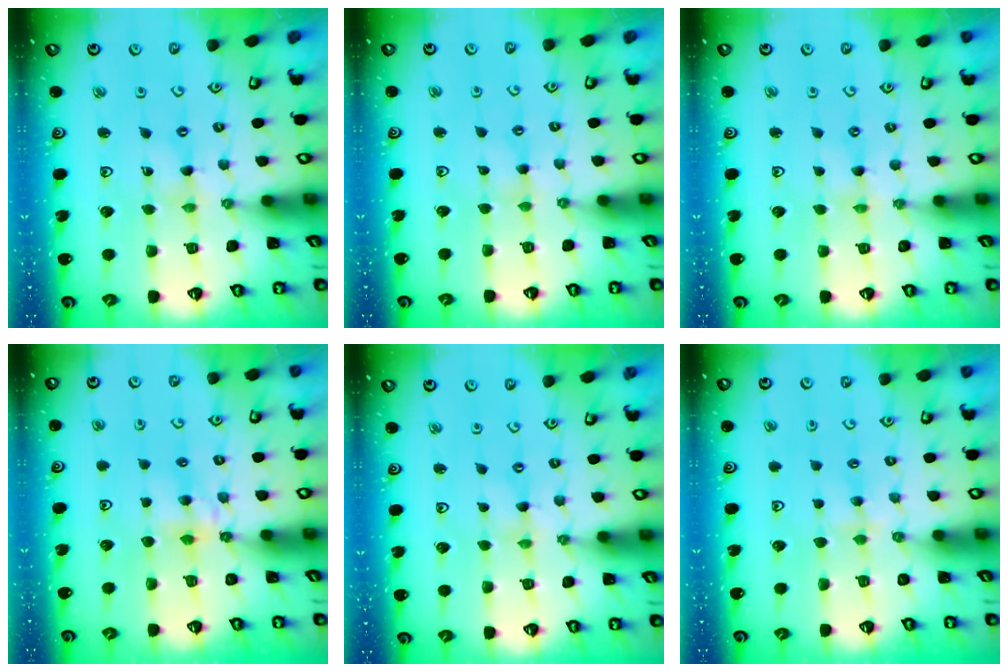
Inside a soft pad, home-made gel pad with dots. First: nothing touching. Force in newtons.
{"total": 1.7, "press": 1.7, "slide": 0.3}
{"total": 0.0}
{"total": 4.5, "press": 4.5, "slide": 0.4}
{"total": 0.0}
{"total": 2.8, "press": 2.7, "slide": 0.6}